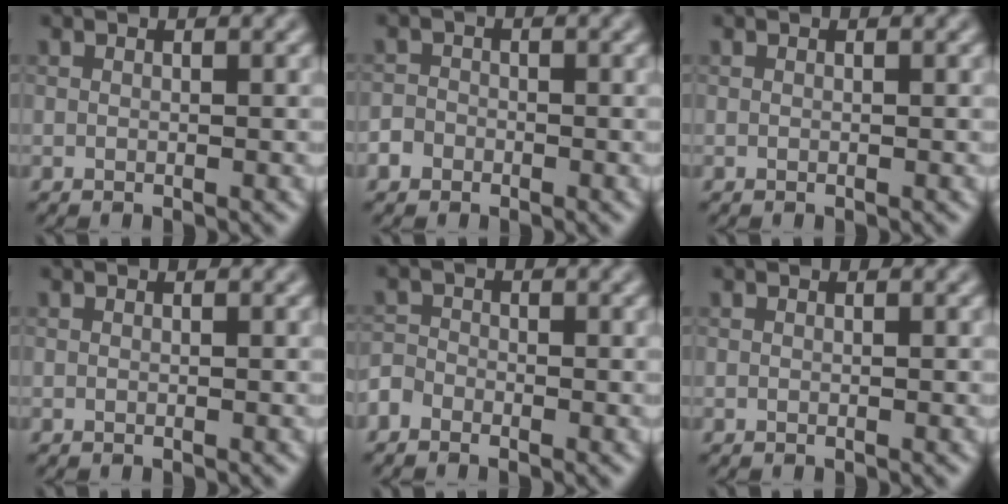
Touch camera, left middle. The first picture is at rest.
{"total": 1.9, "force": [-1.2, 1.4, 0.4], "torque": [0.001, 0.002, -0.021]}
{"total": 0.0}
{"total": 0.0}
{"total": 1.7, "force": [-1.3, 1.1, 0.5], "torque": [-0.008, 0.002, -0.031]}
{"total": 0.0}